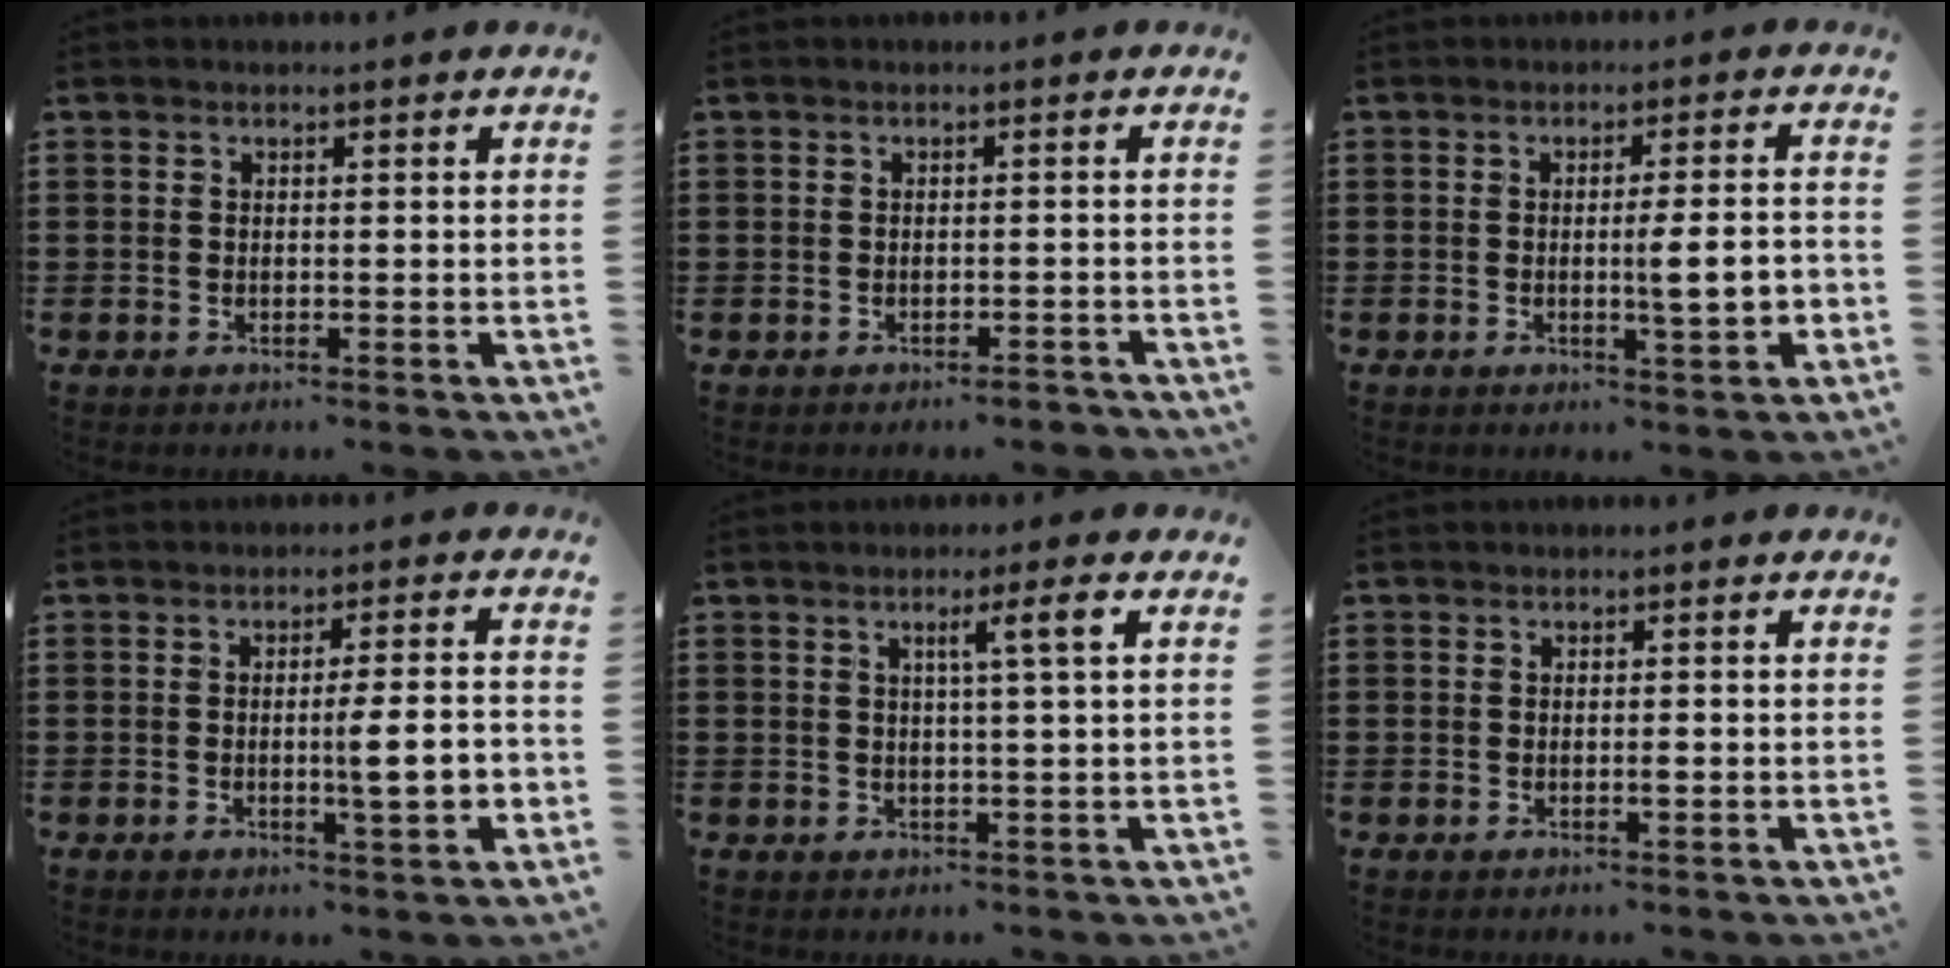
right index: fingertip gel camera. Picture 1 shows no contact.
{"total": 1.6, "force": [-1.5, 0.5, 0.2], "torque": [-0.009, 0.001, -0.032]}
{"total": 6.0, "force": [-0.9, 0.7, 5.9], "torque": [-0.083, -0.013, -0.020]}
{"total": 6.9, "force": [-1.2, 0.7, 6.7], "torque": [-0.095, -0.012, -0.025]}
{"total": 3.7, "force": [1.0, -0.5, 3.6], "torque": [-0.068, -0.004, 0.011]}
{"total": 1.0, "force": [-0.2, 0.2, 0.9], "torque": [-0.017, -0.005, -0.003]}